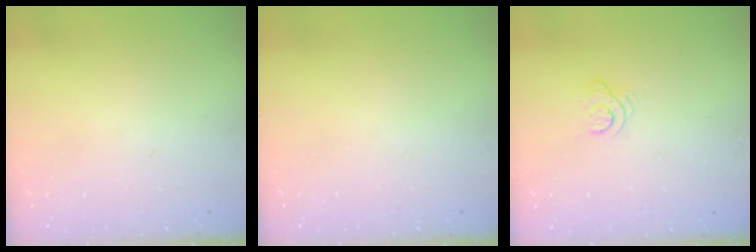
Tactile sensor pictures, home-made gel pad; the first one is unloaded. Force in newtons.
{"total": 0.0}
{"total": 3.4, "press": 3.4, "slide": 0.5}